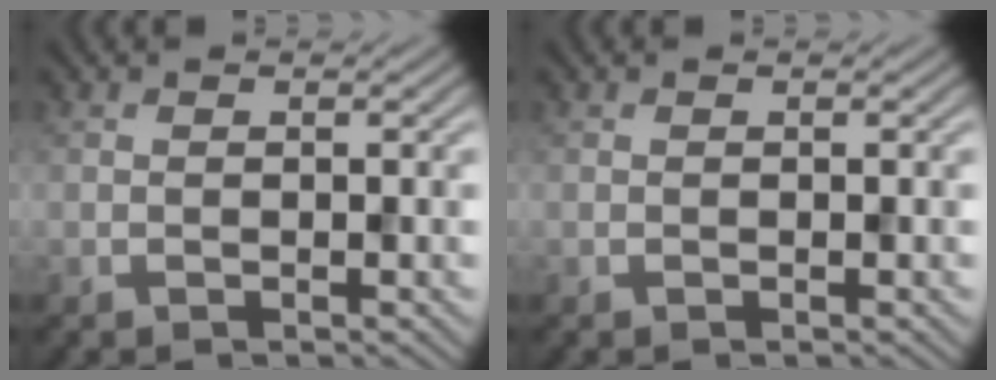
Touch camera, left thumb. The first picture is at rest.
{"total": 0.0}